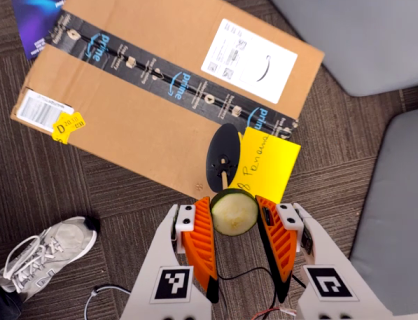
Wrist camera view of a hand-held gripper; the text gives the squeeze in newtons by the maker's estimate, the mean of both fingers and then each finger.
{"total": 9.6, "left": 9.8, "right": 9.4}